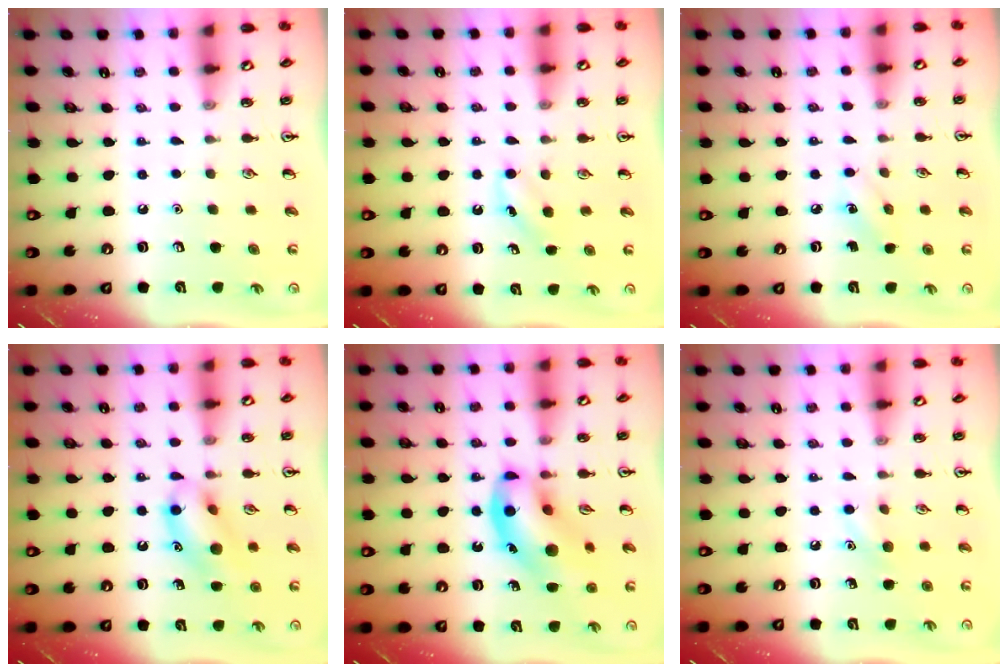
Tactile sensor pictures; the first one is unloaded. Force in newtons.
{"total": 3.9, "press": 3.6, "slide": 1.5}
{"total": 4.0, "press": 3.8, "slide": 1.3}
{"total": 12.8, "press": 12.5, "slide": 2.5}
{"total": 14.0, "press": 13.7, "slide": 2.9}
{"total": 7.0, "press": 6.7, "slide": 2.0}